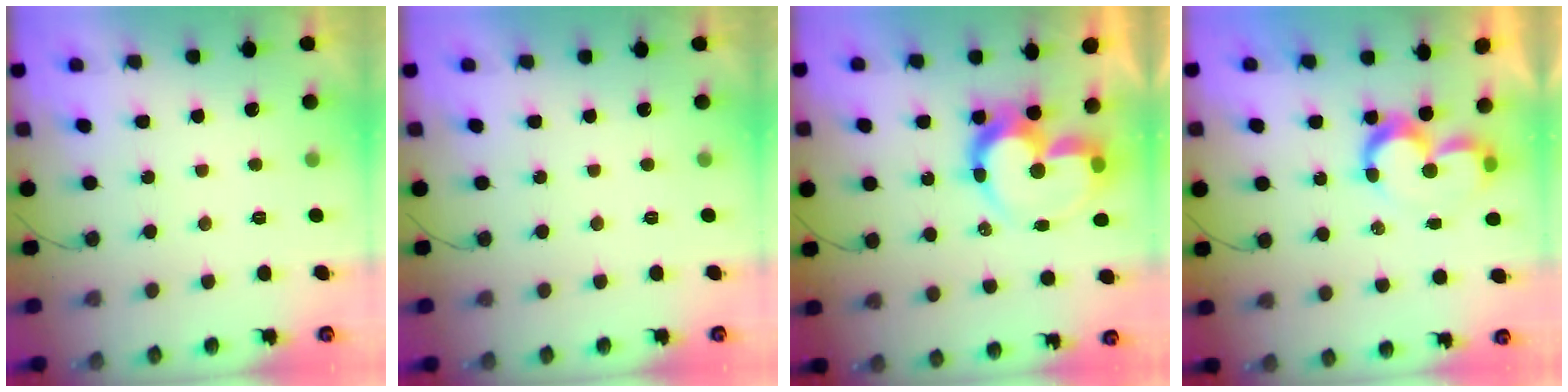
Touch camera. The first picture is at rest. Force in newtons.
{"total": 1.7, "press": 1.6, "slide": 0.0}
{"total": 14.4, "press": 14.3, "slide": 1.6}
{"total": 8.4, "press": 8.3, "slide": 0.6}